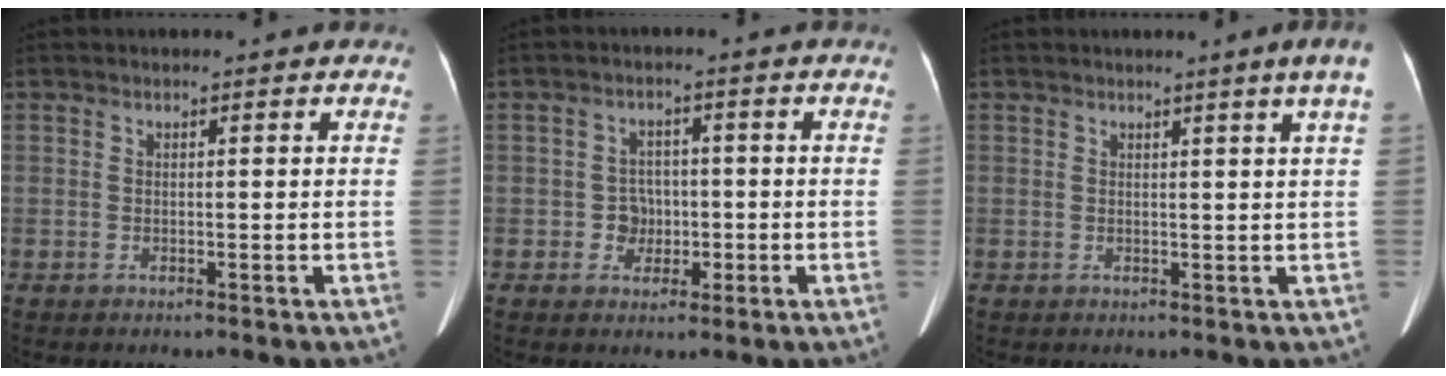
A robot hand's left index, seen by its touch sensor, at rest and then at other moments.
{"total": 3.4, "force": [-0.7, 3.2, 1.1], "torque": [-0.016, 0.010, -0.006]}
{"total": 3.1, "force": [2.0, -0.8, 2.2], "torque": [-0.030, -0.010, 0.022]}